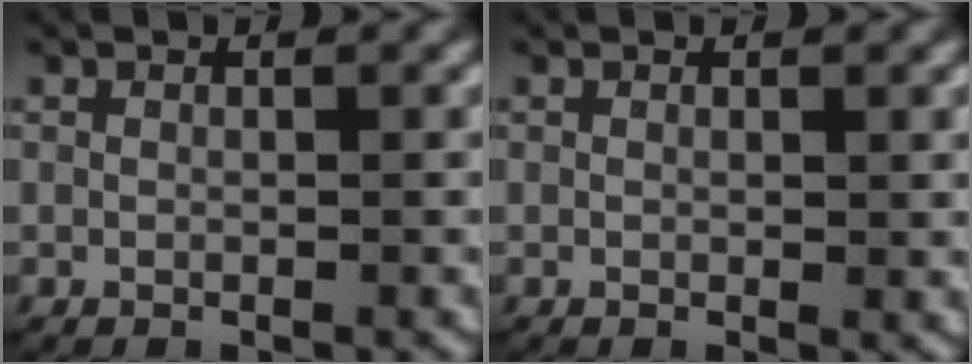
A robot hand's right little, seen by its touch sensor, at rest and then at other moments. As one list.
[{"total": 0.5, "force": [0.2, 0.3, 0.4], "torque": [-0.002, -0.006, 0.005]}]